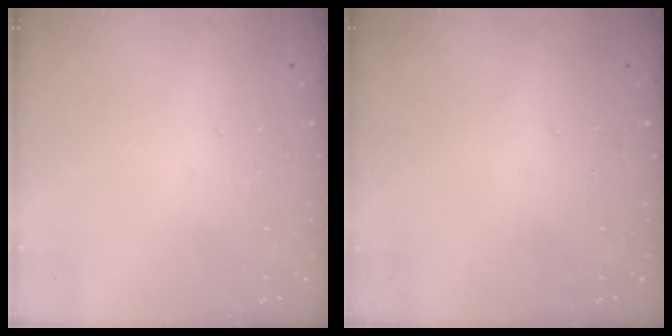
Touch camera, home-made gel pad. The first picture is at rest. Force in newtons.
{"total": 0.0}